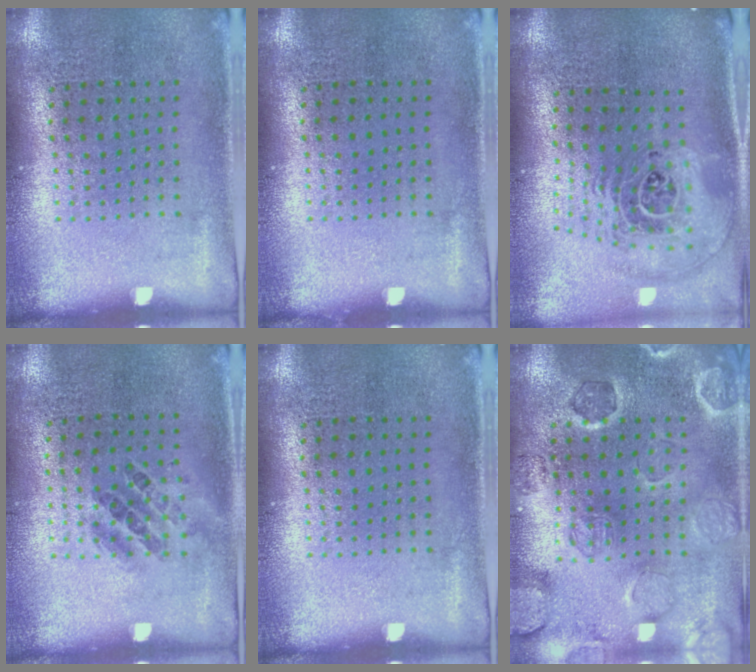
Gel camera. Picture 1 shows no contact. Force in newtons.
{"total": 0.0}
{"total": 2.5, "press": 1.8, "slide": 1.8}
{"total": 0.9, "press": 0.8, "slide": 0.5}
{"total": 0.0}
{"total": 1.1, "press": 1.0, "slide": 0.2}